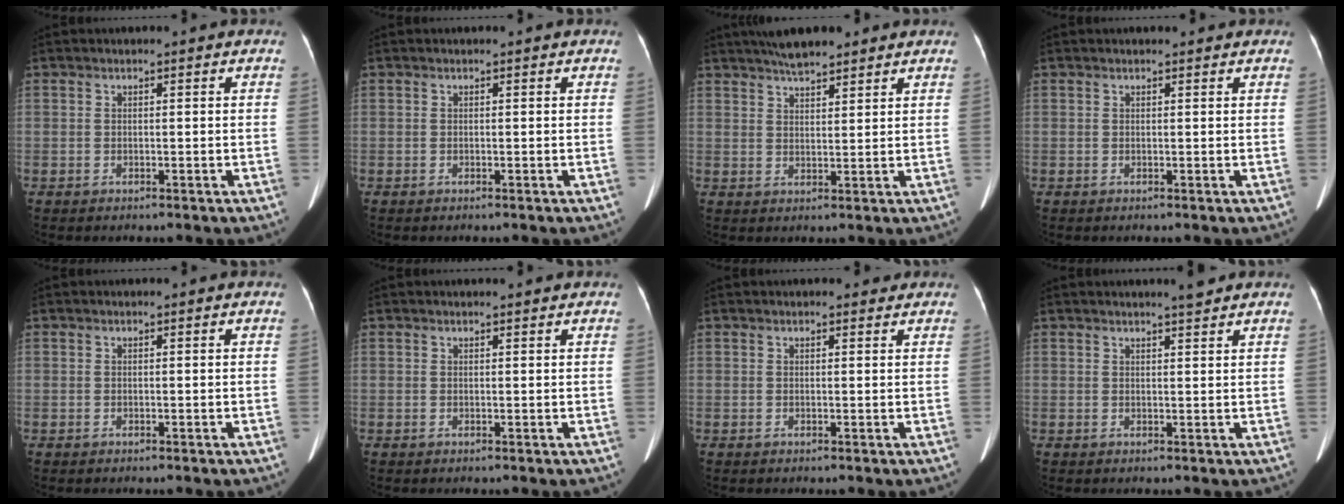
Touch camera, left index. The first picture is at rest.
{"total": 0.0}
{"total": 5.7, "force": [4.7, 1.3, 3.0], "torque": [-0.053, 0.017, 0.079]}
{"total": 1.7, "force": [1.5, 0.5, 0.7], "torque": [-0.010, 0.013, 0.017]}
{"total": 0.0}
{"total": 1.5, "force": [1.4, 0.1, 0.5], "torque": [-0.009, 0.006, 0.017]}
{"total": 2.2, "force": [1.9, 0.8, 0.7], "torque": [-0.007, 0.009, 0.019]}
{"total": 2.3, "force": [2.0, -0.1, 1.1], "torque": [-0.019, -0.004, 0.028]}